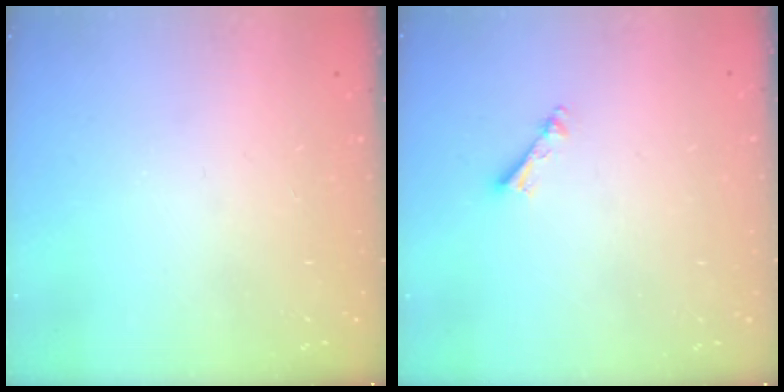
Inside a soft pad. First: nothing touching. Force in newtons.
{"total": 3.4, "press": 3.3, "slide": 0.2}